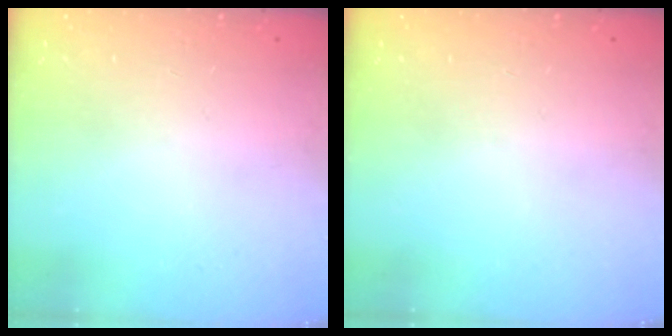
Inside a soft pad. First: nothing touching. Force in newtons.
{"total": 0.0}